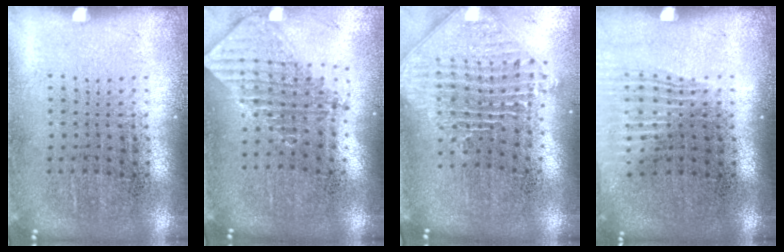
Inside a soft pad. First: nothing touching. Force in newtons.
{"total": 1.9, "press": 1.5, "slide": 1.2}
{"total": 2.5, "press": 1.9, "slide": 1.7}
{"total": 1.2, "press": 1.1, "slide": 0.4}